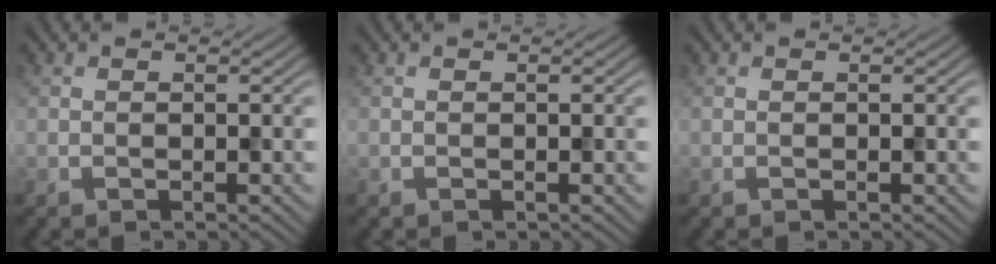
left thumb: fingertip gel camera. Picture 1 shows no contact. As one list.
[{"total": 0.0}, {"total": 0.0}]